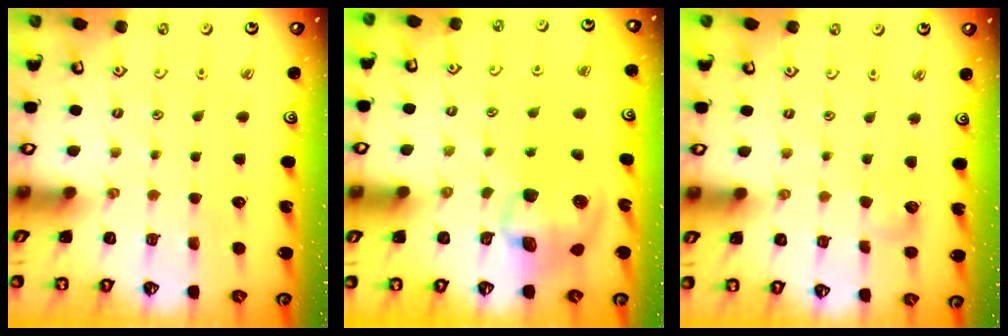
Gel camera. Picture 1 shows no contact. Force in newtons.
{"total": 11.1, "press": 11.0, "slide": 1.9}
{"total": 3.5, "press": 3.4, "slide": 0.5}